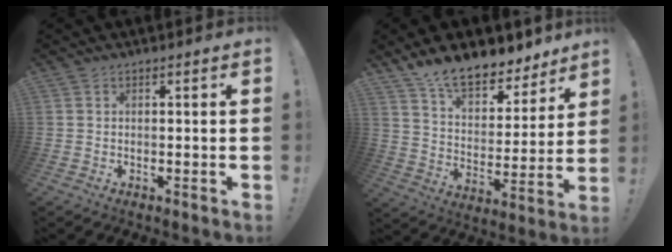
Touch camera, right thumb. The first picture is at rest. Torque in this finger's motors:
{"motor_torque": [-0.37, 0.99, -0.14, 0.66, 0.03]}